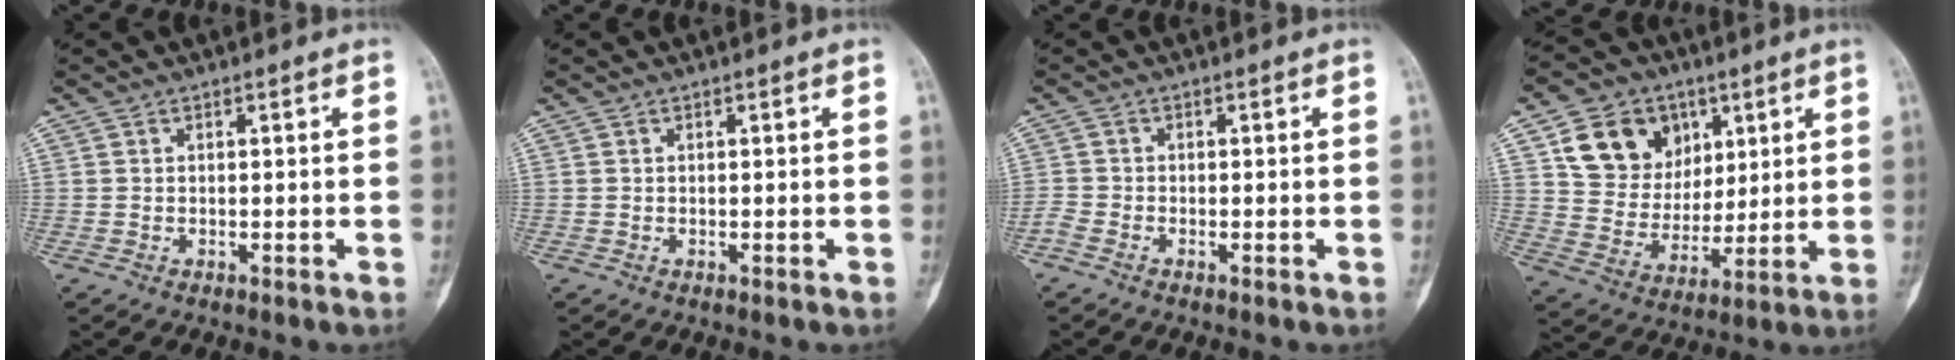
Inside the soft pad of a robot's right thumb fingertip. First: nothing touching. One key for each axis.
{"total": 0.0}
{"total": 1.7, "fx": -1.2, "fy": 0.8, "fz": 0.9, "tx": -0.027, "ty": 0.004, "tz": -0.029}
{"total": 14.9, "fx": 6.5, "fy": 11.9, "fz": 6.2, "tx": -0.067, "ty": -0.019, "tz": 0.123}